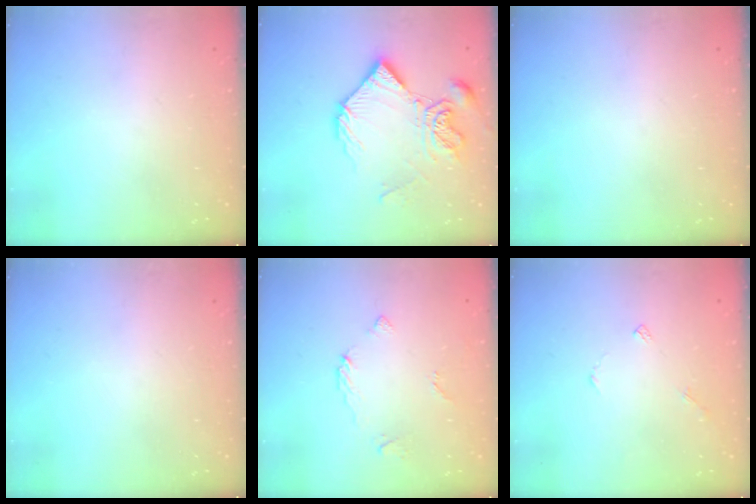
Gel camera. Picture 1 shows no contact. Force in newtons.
{"total": 12.8, "press": 12.8, "slide": 1.1}
{"total": 0.0}
{"total": 0.0}
{"total": 3.9, "press": 3.9, "slide": 0.4}
{"total": 3.3, "press": 3.3, "slide": 0.3}